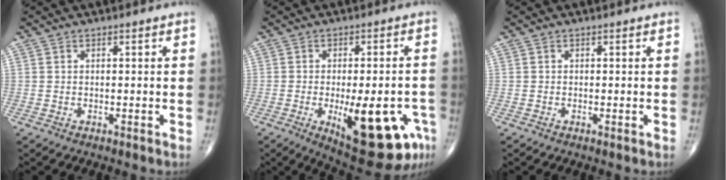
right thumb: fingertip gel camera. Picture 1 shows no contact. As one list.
[{"total": 18.4, "force": [-6.5, 7.0, 15.7], "torque": [-0.164, 0.008, -0.071]}, {"total": 0.0}]